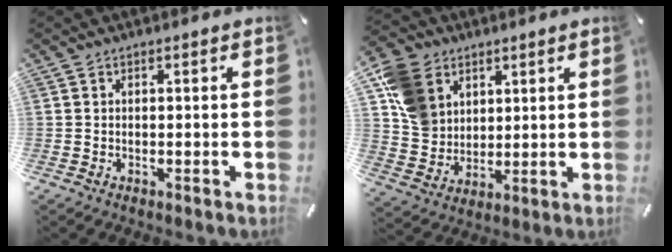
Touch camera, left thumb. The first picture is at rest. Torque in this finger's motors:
{"motor_torque": [1.03, 1.01, 1.36, -0.97, 0.40]}